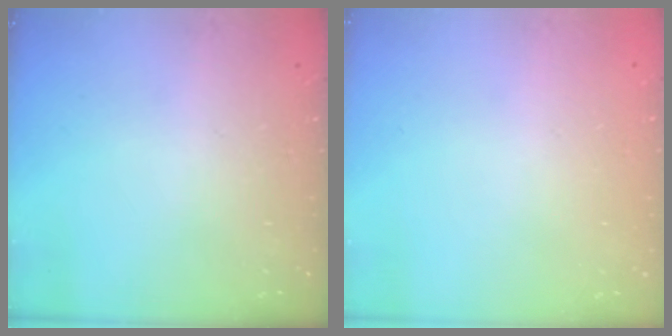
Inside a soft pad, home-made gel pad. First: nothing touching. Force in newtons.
{"total": 0.0}